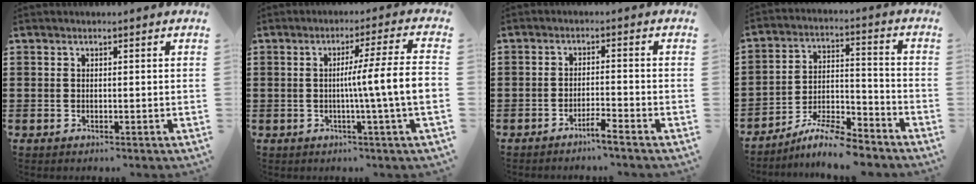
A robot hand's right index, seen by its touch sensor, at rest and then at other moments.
{"total": 8.4, "force": [-0.8, -1.0, 8.3], "torque": [-0.139, -0.014, -0.022]}
{"total": 2.6, "force": [-2.2, -0.3, 1.2], "torque": [-0.023, 0.000, -0.042]}
{"total": 7.9, "force": [-7.2, 0.9, 3.1], "torque": [-0.053, 0.012, -0.138]}